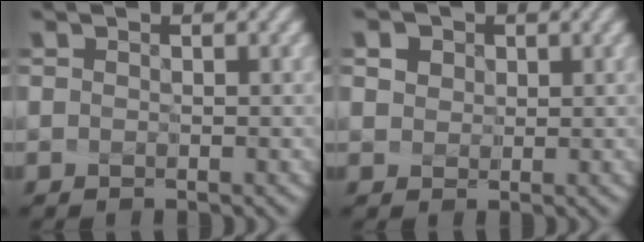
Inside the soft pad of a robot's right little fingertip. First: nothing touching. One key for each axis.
{"total": 4.3, "fx": 2.2, "fy": 3.1, "fz": 2.0, "tx": -0.037, "ty": 0.020, "tz": 0.021}